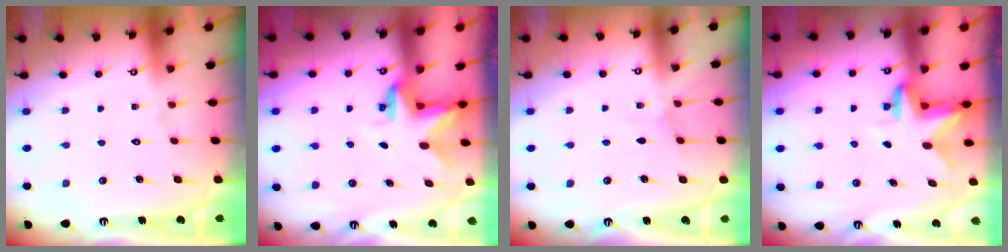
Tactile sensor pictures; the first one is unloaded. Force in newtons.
{"total": 3.1, "press": 3.1, "slide": 0.2}
{"total": 2.1, "press": 2.1, "slide": 0.3}
{"total": 3.0, "press": 3.0, "slide": 0.3}